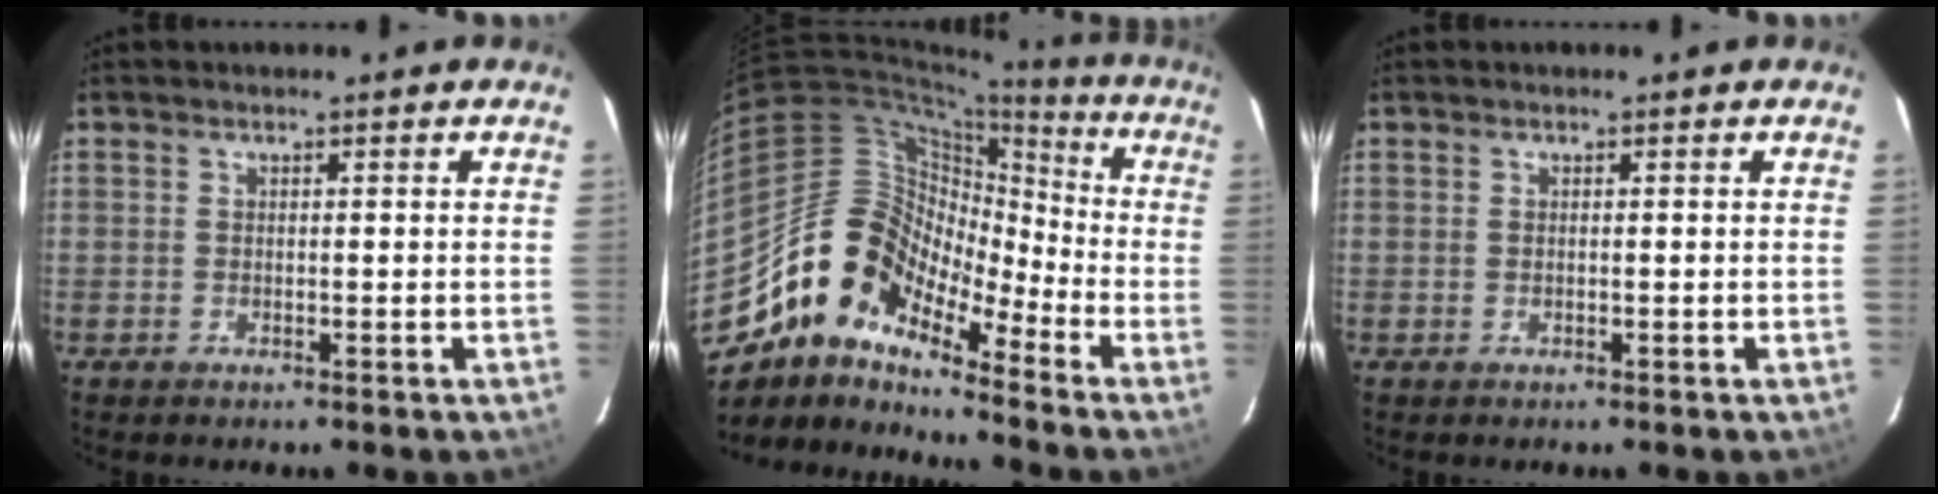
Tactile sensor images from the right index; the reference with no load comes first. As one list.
[{"total": 14.0, "force": [-10.3, 6.8, 6.5], "torque": [-0.105, 0.017, -0.216]}, {"total": 0.0}]